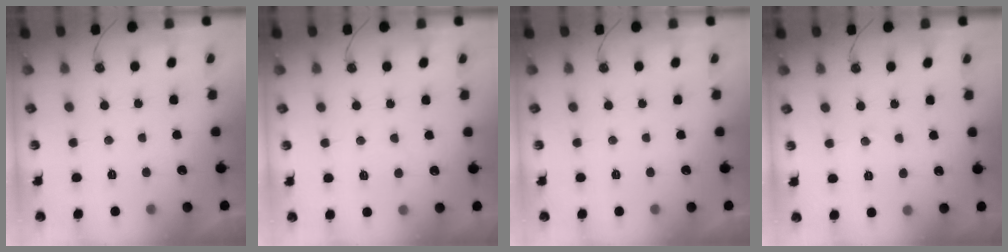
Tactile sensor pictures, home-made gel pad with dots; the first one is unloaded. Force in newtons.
{"total": 5.2, "press": 5.2, "slide": 0.7}
{"total": 0.0}
{"total": 5.6, "press": 5.5, "slide": 0.8}